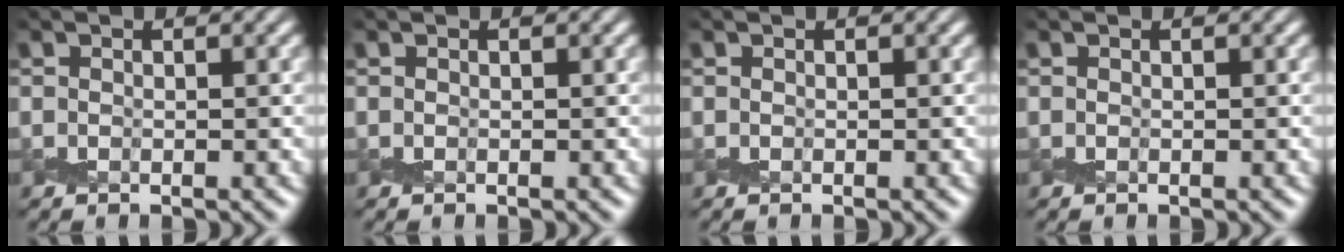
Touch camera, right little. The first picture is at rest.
{"total": 0.0}
{"total": 0.0}
{"total": 0.0}